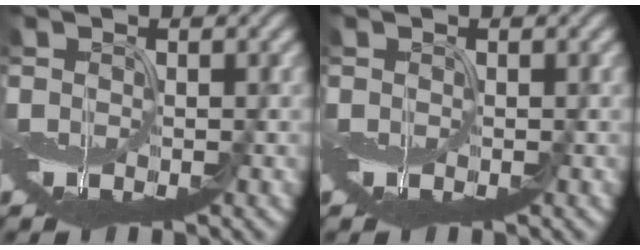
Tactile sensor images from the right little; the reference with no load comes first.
{"total": 0.0}